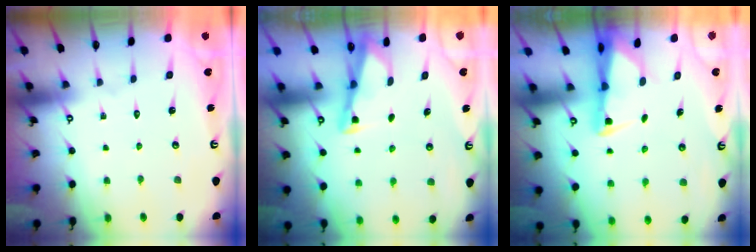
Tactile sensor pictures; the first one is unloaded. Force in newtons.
{"total": 2.9, "press": 2.9, "slide": 0.4}
{"total": 2.4, "press": 2.4, "slide": 0.5}